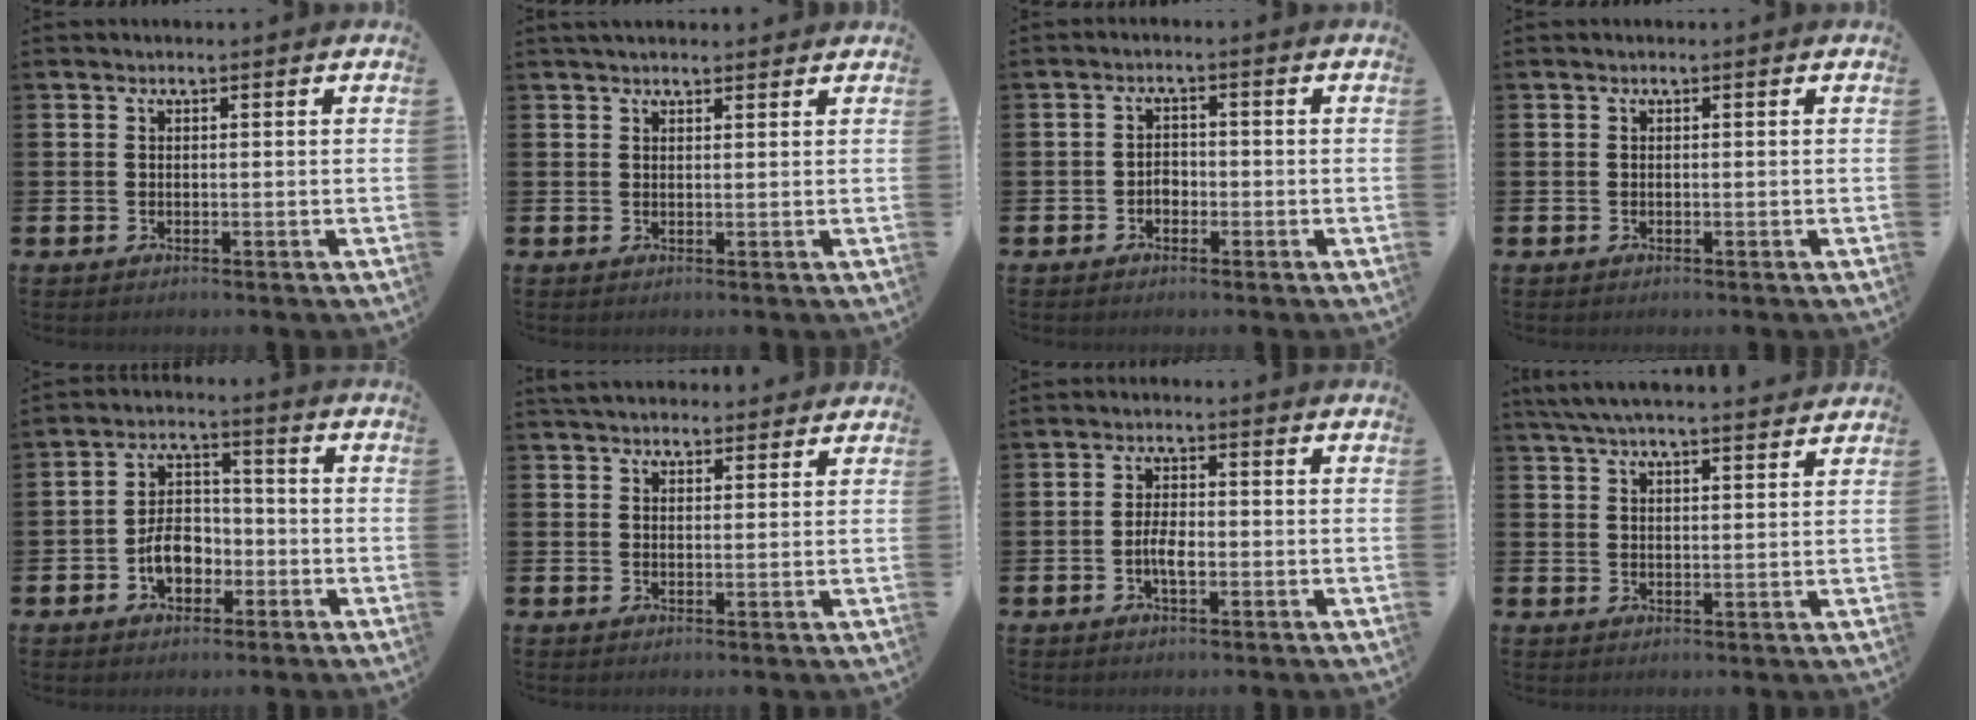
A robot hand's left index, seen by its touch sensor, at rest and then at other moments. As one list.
[{"total": 1.9, "force": [1.8, 0.5, 0.4], "torque": [-0.003, -0.002, 0.031]}, {"total": 2.9, "force": [-1.7, 2.1, 1.1], "torque": [-0.028, 0.012, -0.037]}, {"total": 0.0}, {"total": 5.8, "force": [-2.0, 4.1, 3.7], "torque": [-0.053, 0.009, -0.041]}, {"total": 3.4, "force": [3.2, 0.9, 0.4], "torque": [-0.008, -0.011, 0.059]}, {"total": 3.1, "force": [-0.7, 1.3, 2.7], "torque": [-0.043, 0.002, -0.015]}, {"total": 5.4, "force": [5.1, 0.4, 1.8], "torque": [-0.055, -0.013, 0.095]}]